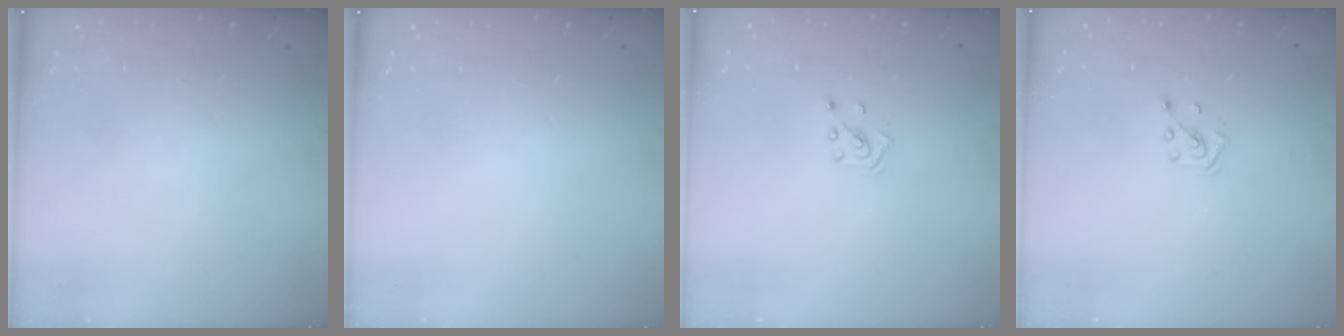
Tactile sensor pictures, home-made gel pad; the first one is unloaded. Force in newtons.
{"total": 0.0}
{"total": 2.1, "press": 2.0, "slide": 0.3}
{"total": 2.1, "press": 2.0, "slide": 0.3}